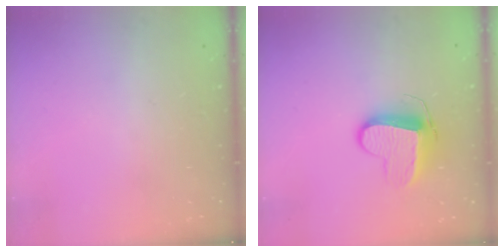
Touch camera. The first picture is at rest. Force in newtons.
{"total": 9.5, "press": 9.5, "slide": 0.2}